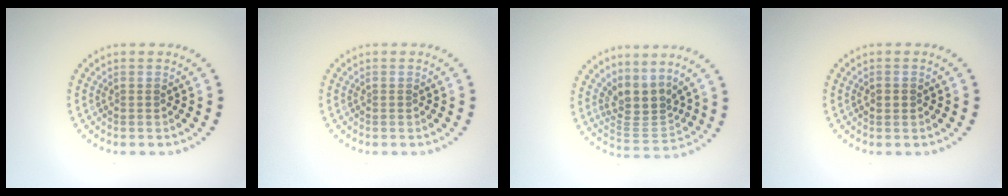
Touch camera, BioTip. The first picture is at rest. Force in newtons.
{"total": 0.0}
{"total": 3.5, "press": 2.5, "slide": 2.5}
{"total": 1.3, "press": 1.3, "slide": 0.1}